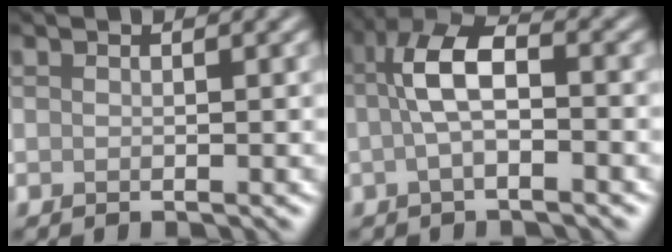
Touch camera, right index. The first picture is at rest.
{"total": 4.8, "force": [-0.3, 1.8, 4.5], "torque": [-0.093, 0.013, -0.014]}